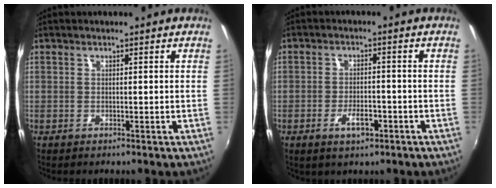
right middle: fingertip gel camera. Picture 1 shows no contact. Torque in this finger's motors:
{"motor_torque": [1.07, -1.07, 0.10, 0.08]}